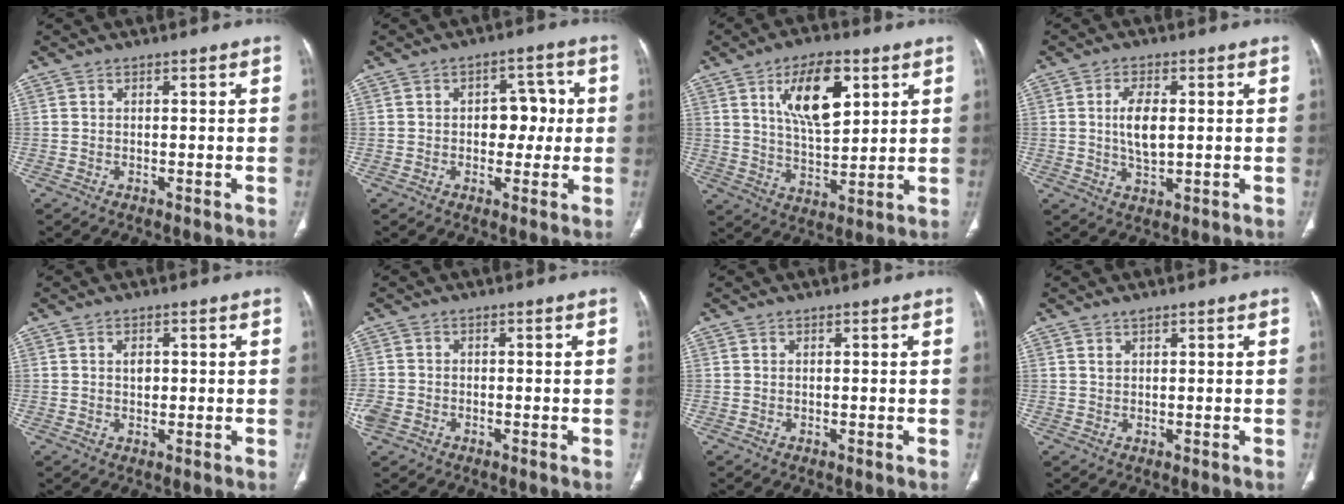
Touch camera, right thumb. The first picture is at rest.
{"total": 6.6, "force": [0.2, 4.6, 4.8], "torque": [-0.029, 0.018, 0.002]}
{"total": 13.7, "force": [5.5, 6.4, 10.8], "torque": [-0.154, -0.025, 0.101]}
{"total": 6.1, "force": [0.7, 2.8, 5.3], "torque": [-0.102, -0.007, 0.012]}
{"total": 2.1, "force": [0.4, 1.4, 1.5], "torque": [-0.017, 0.002, 0.008]}
{"total": 3.6, "force": [-1.6, 2.8, 1.7], "torque": [-0.044, 0.008, -0.028]}
{"total": 0.0}
{"total": 1.0, "force": [0.9, 0.3, 0.4], "torque": [-0.004, -0.006, 0.016]}